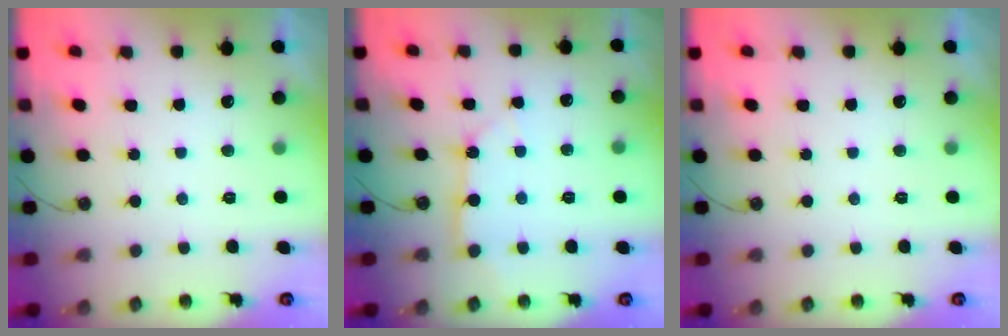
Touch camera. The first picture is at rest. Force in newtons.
{"total": 4.2, "press": 4.2, "slide": 0.5}
{"total": 0.0}